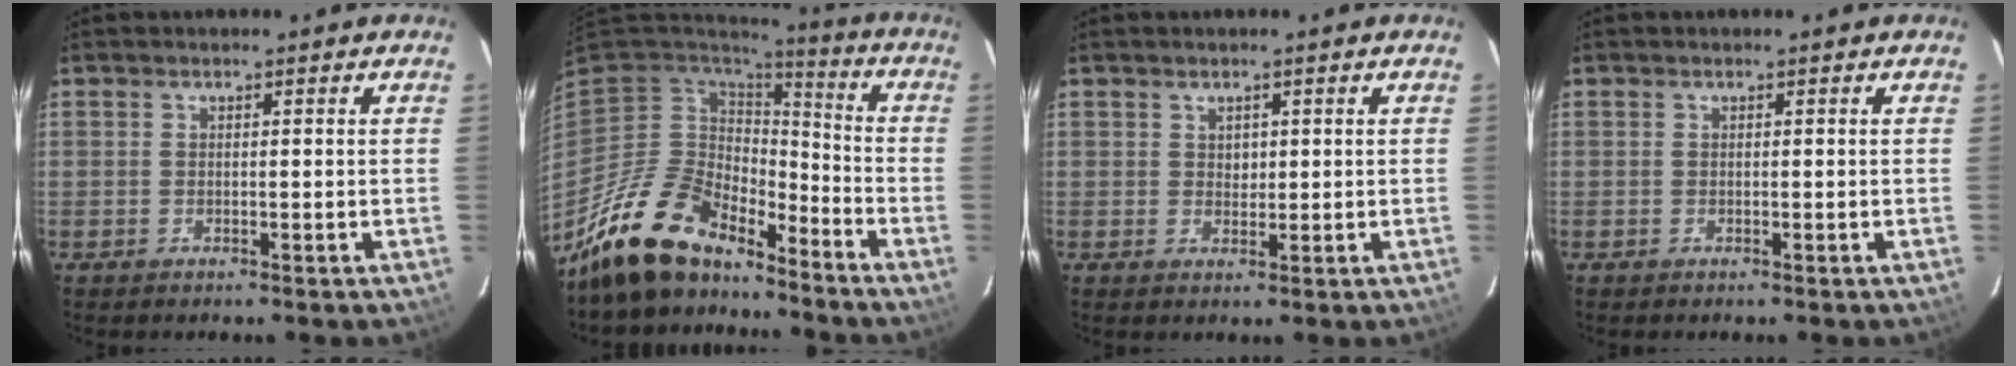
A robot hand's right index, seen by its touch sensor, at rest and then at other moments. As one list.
[{"total": 16.0, "force": [-13.3, 6.0, 6.6], "torque": [-0.138, -0.008, -0.237]}, {"total": 1.5, "force": [0.7, 1.3, 0.4], "torque": [-0.003, 0.003, 0.014]}, {"total": 0.0}]